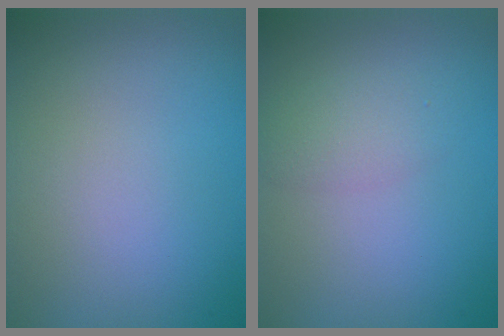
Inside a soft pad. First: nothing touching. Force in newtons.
{"total": 2.1, "press": 2.1, "slide": 0.0}